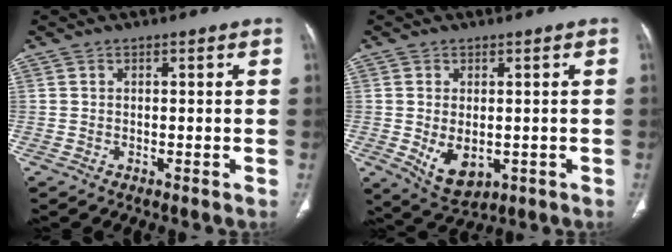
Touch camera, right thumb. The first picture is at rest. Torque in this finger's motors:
{"motor_torque": [-0.74, 0.46, 0.25, 0.66, 0.25]}